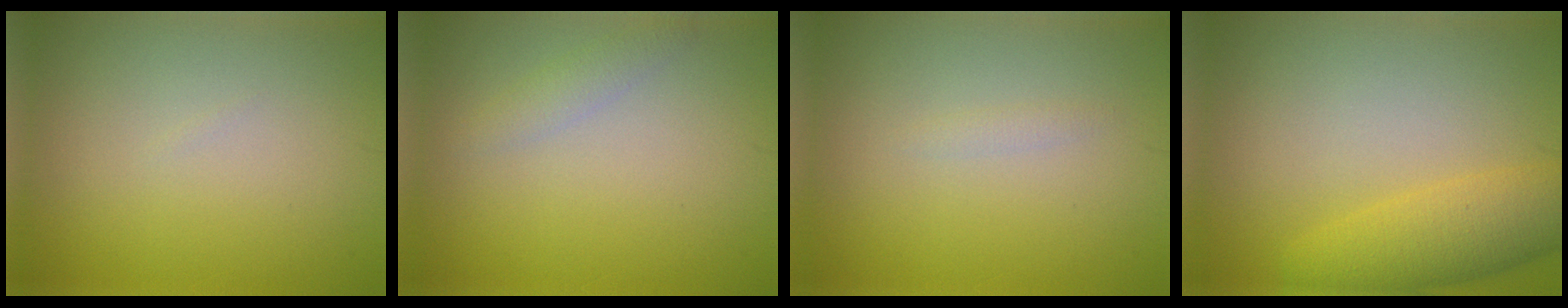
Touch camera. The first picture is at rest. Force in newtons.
{"total": 1.4, "press": 1.4, "slide": 0.0}
{"total": 0.7, "press": 0.6, "slide": 0.1}
{"total": 5.1, "press": 5.1, "slide": 0.2}